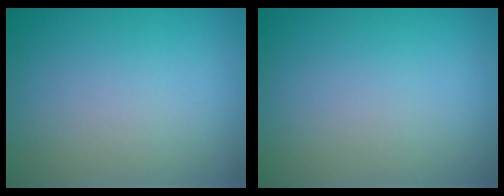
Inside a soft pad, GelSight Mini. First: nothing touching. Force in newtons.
{"total": 0.0}